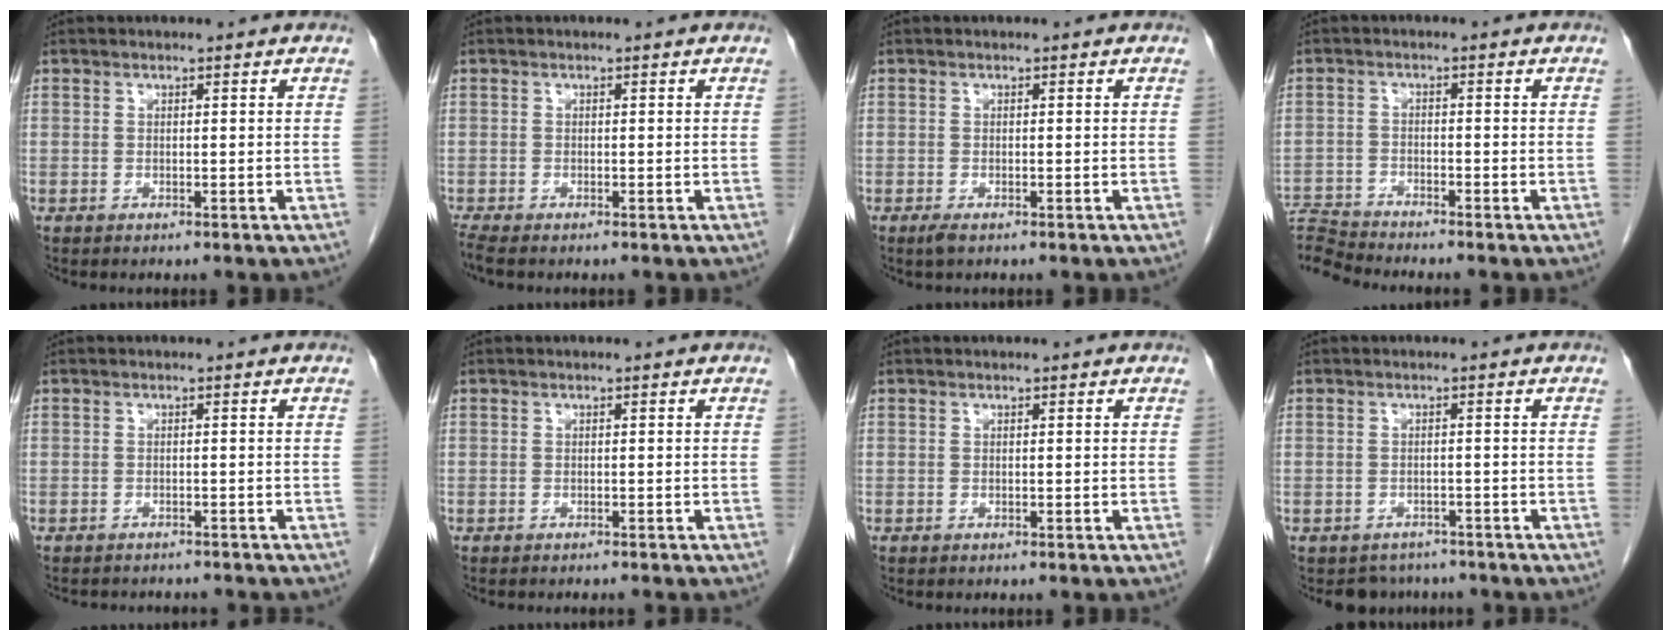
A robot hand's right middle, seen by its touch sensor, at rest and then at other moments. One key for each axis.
{"total": 1.4, "fx": -1.3, "fy": -0.1, "fz": 0.6, "tx": -0.023, "ty": -0.008, "tz": -0.026}
{"total": 1.2, "fx": -0.7, "fy": 0.3, "fz": 0.9, "tx": -0.019, "ty": -0.003, "tz": -0.012}
{"total": 5.7, "fx": -5.5, "fy": -1.5, "fz": -0.3, "tx": -0.004, "ty": 0.000, "tz": -0.106}
{"total": 5.6, "fx": -5.2, "fy": 1.5, "fz": 1.5, "tx": -0.018, "ty": -0.002, "tz": -0.063}
{"total": 2.9, "fx": -2.7, "fy": 0.2, "fz": 1.2, "tx": -0.017, "ty": -0.003, "tz": -0.034}
{"total": 0.0}
{"total": 3.8, "fx": -3.3, "fy": 2.0, "fz": -0.3, "tx": 0.003, "ty": 0.006, "tz": -0.046}